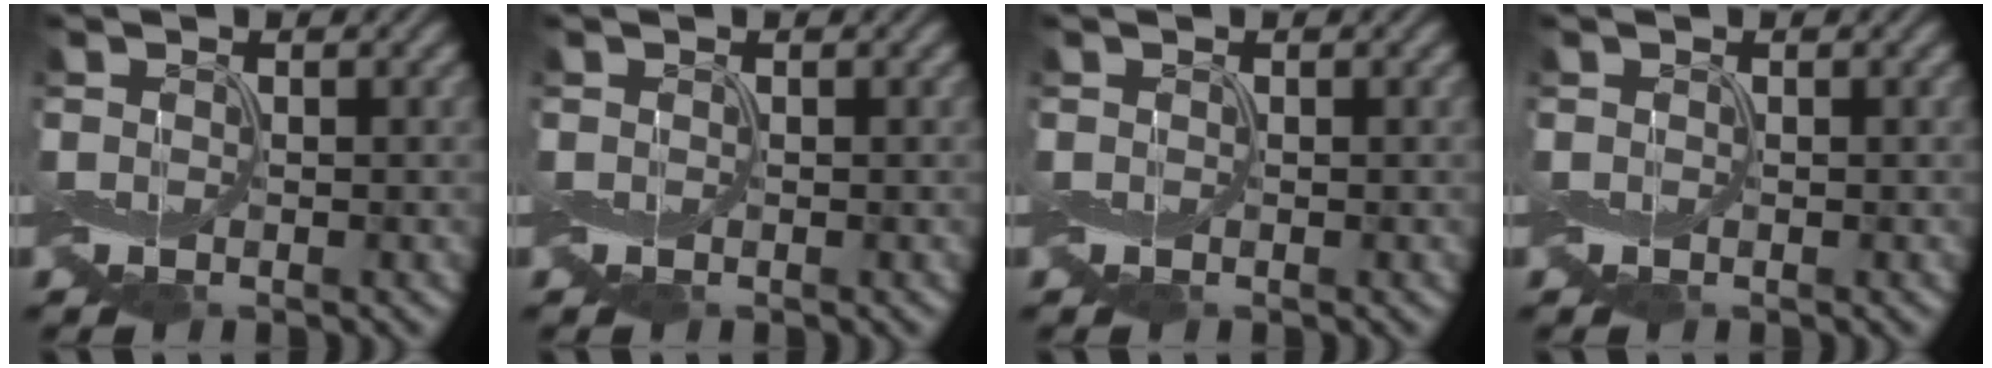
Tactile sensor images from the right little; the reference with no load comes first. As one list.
[{"total": 0.0}, {"total": 0.0}, {"total": 0.0}]